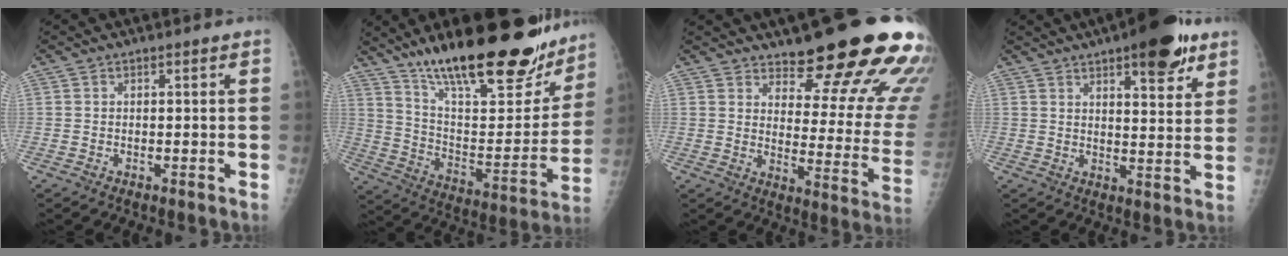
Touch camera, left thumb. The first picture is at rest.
{"total": 30.3, "force": [22.0, 9.4, 18.6], "torque": [-0.250, -0.083, 0.342]}
{"total": 21.7, "force": [16.4, 5.7, 12.9], "torque": [-0.129, -0.114, 0.210]}
{"total": 13.2, "force": [7.9, 4.5, 9.6], "torque": [-0.098, -0.033, 0.107]}